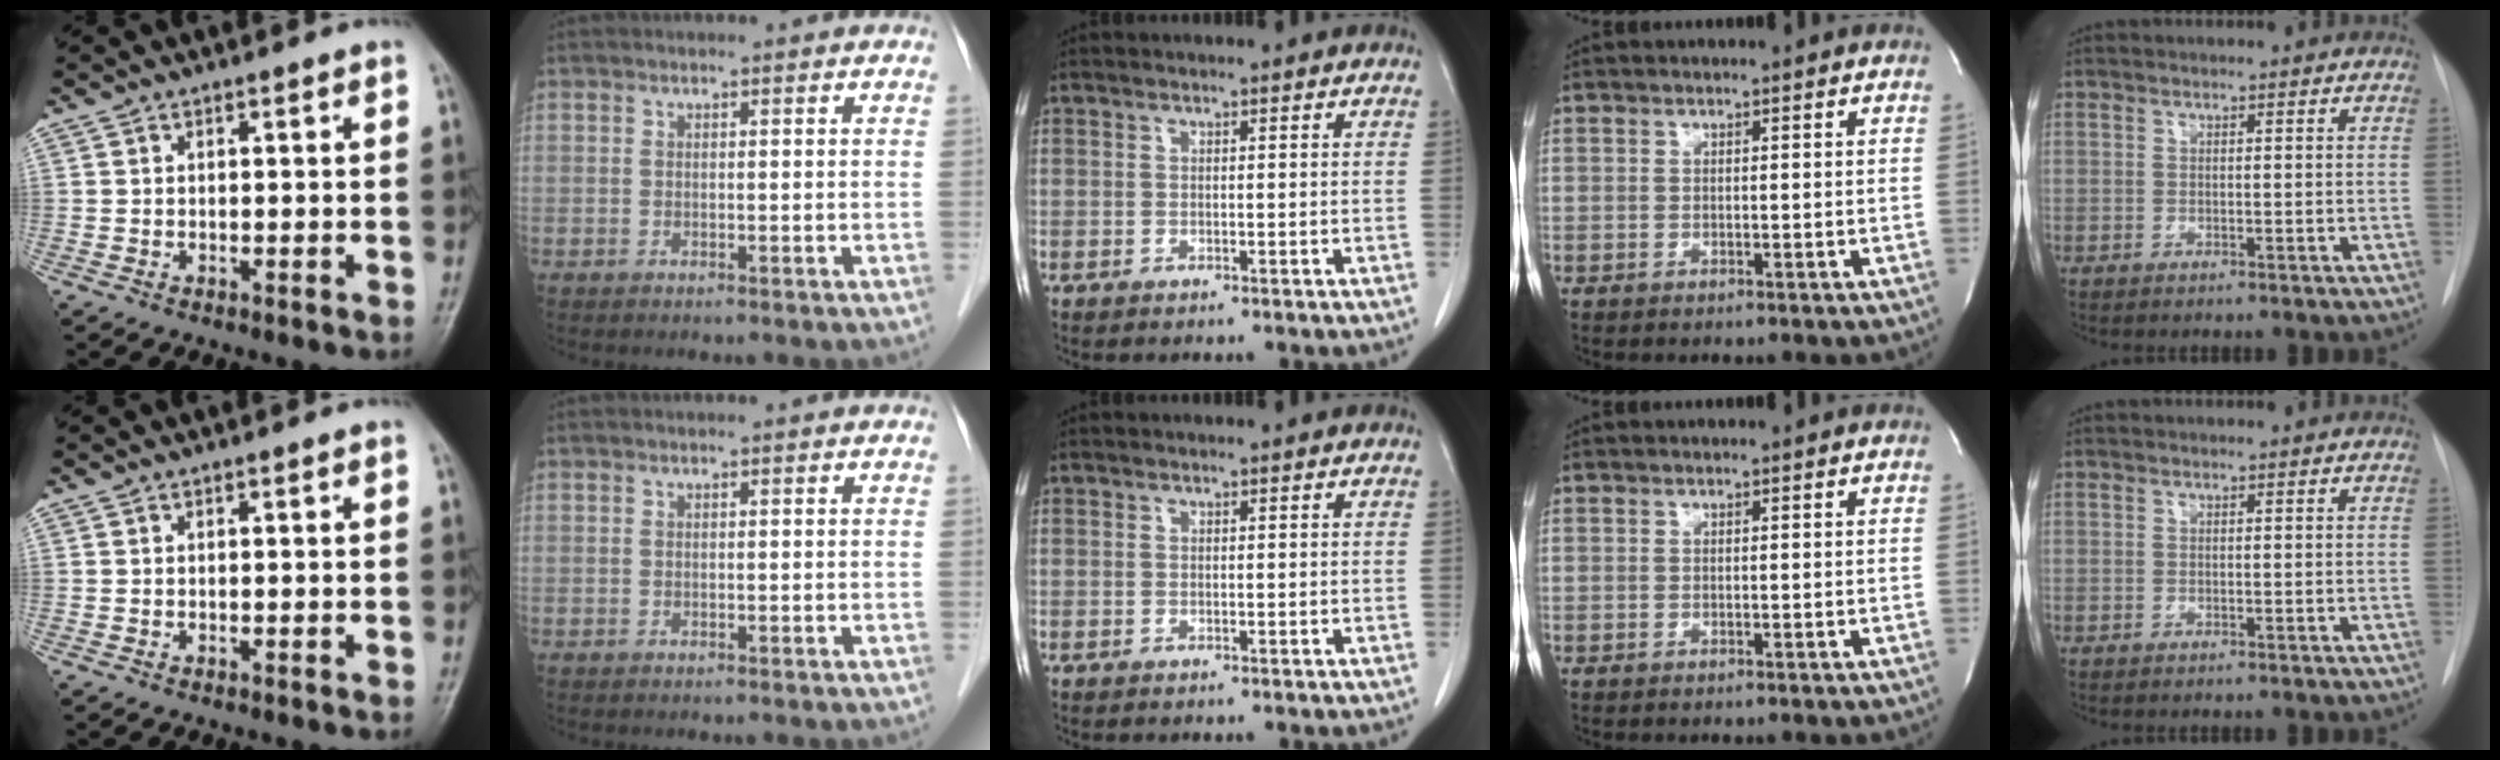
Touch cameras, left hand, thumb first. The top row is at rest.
{}